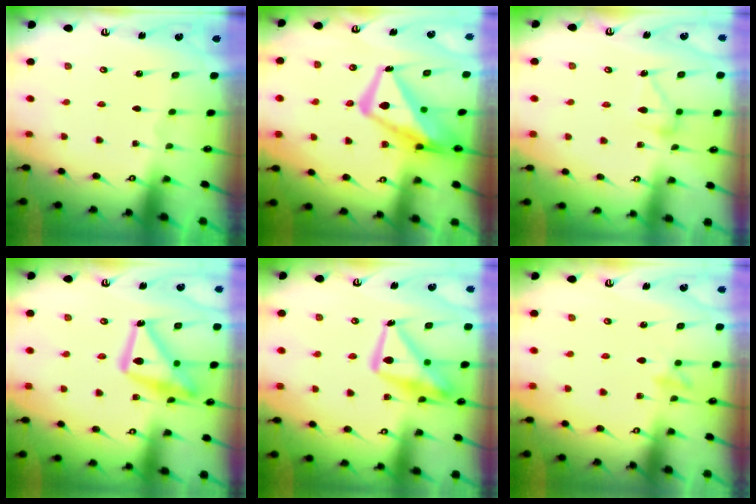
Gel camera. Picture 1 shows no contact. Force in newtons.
{"total": 15.4, "press": 15.3, "slide": 1.5}
{"total": 12.4, "press": 12.4, "slide": 0.6}
{"total": 18.2, "press": 18.2, "slide": 1.3}
{"total": 17.9, "press": 17.8, "slide": 1.7}
{"total": 8.4, "press": 8.3, "slide": 1.7}